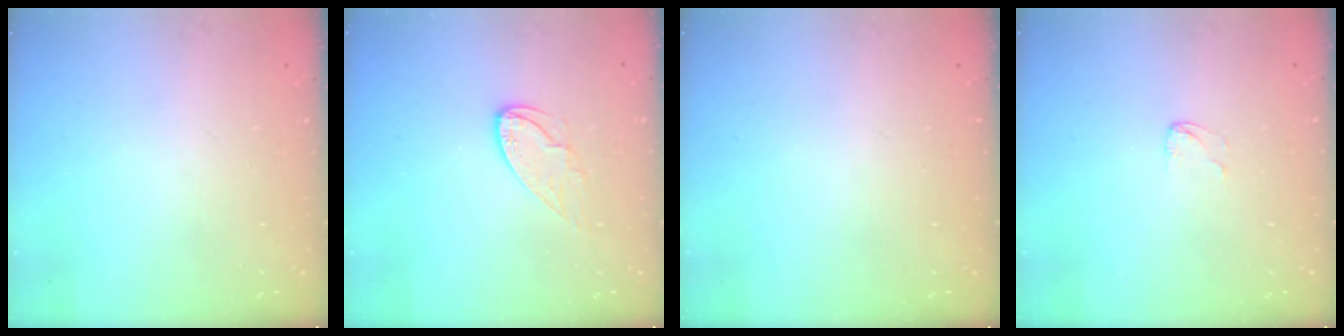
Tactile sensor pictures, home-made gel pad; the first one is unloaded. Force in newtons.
{"total": 7.1, "press": 7.1, "slide": 0.5}
{"total": 0.0}
{"total": 2.9, "press": 2.9, "slide": 0.2}